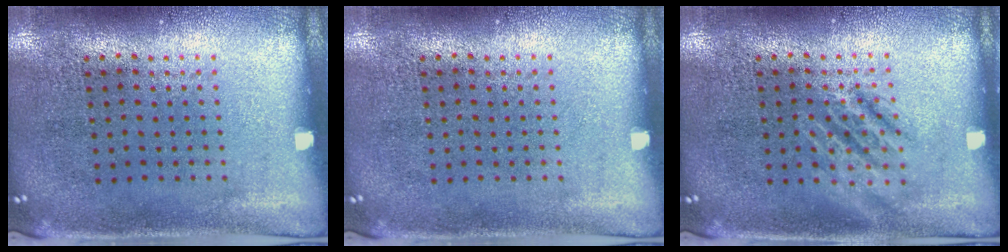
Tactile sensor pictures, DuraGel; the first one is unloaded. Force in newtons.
{"total": 0.0}
{"total": 2.1, "press": 2.1, "slide": 0.2}